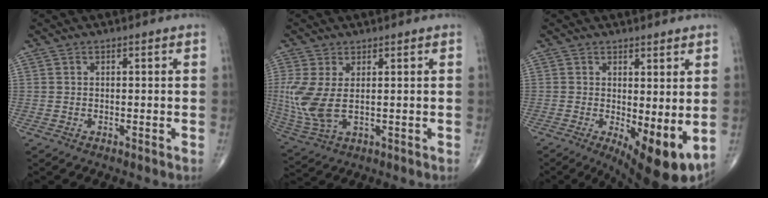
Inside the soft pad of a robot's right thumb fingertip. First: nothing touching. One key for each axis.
{"total": 9.4, "fx": 0.6, "fy": 4.6, "fz": 8.2, "tx": -0.209, "ty": -0.009, "tz": 0.027}
{"total": 10.1, "fx": -1.0, "fy": 3.7, "fz": 9.4, "tx": -0.134, "ty": -0.024, "tz": -0.003}